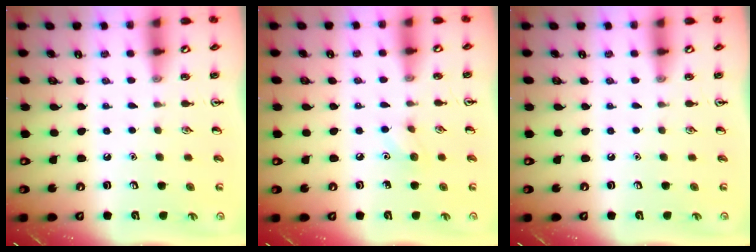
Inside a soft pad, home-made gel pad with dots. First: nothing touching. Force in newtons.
{"total": 5.8, "press": 5.6, "slide": 1.7}
{"total": 0.0}